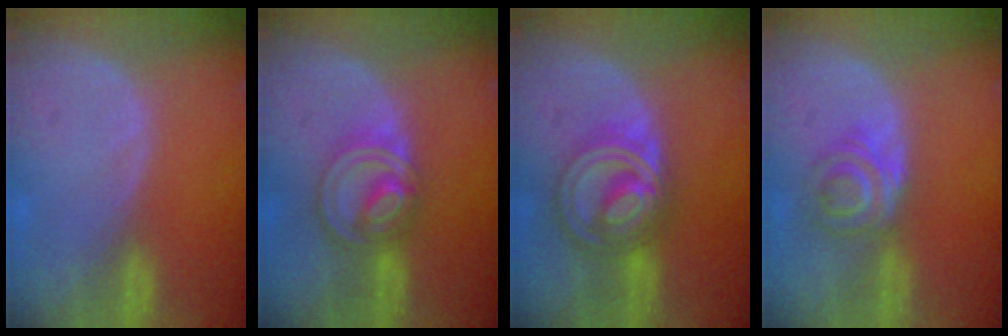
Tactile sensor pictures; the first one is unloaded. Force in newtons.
{"total": 8.0, "press": 6.9, "slide": 4.1}
{"total": 9.2, "press": 9.2, "slide": 0.6}
{"total": 6.2, "press": 5.2, "slide": 3.3}